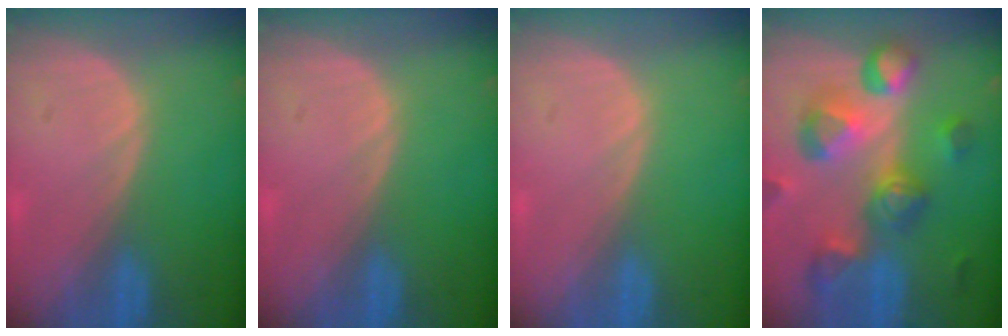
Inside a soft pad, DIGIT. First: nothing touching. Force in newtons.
{"total": 0.0}
{"total": 0.0}
{"total": 11.2, "press": 10.0, "slide": 5.0}